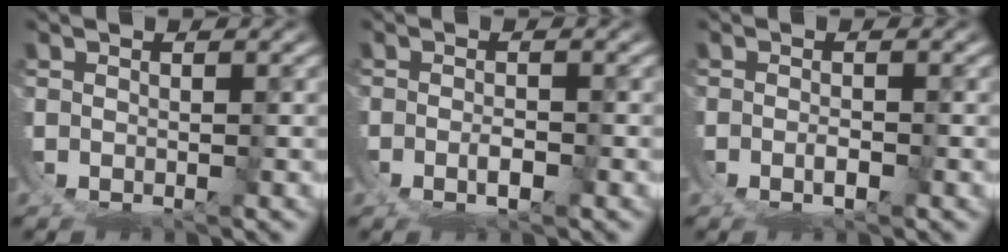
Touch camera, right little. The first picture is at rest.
{"total": 1.8, "force": [-0.9, -0.3, 1.6], "torque": [-0.022, -0.003, -0.015]}
{"total": 1.4, "force": [-0.7, -0.3, 1.2], "torque": [-0.018, -0.001, -0.012]}